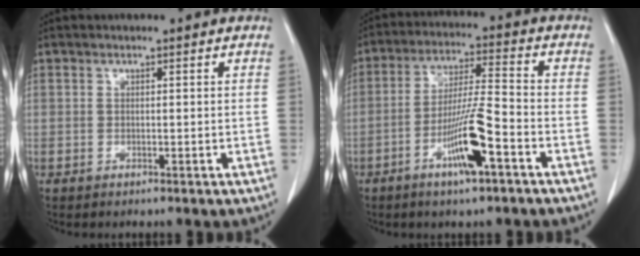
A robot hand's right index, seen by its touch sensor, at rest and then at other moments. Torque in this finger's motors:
{"motor_torque": [1.05, -0.75, 0.31, 0.08]}